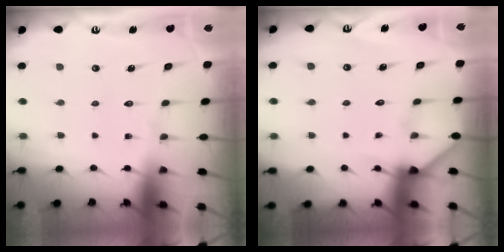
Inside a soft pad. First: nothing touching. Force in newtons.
{"total": 3.7, "press": 3.7, "slide": 0.3}